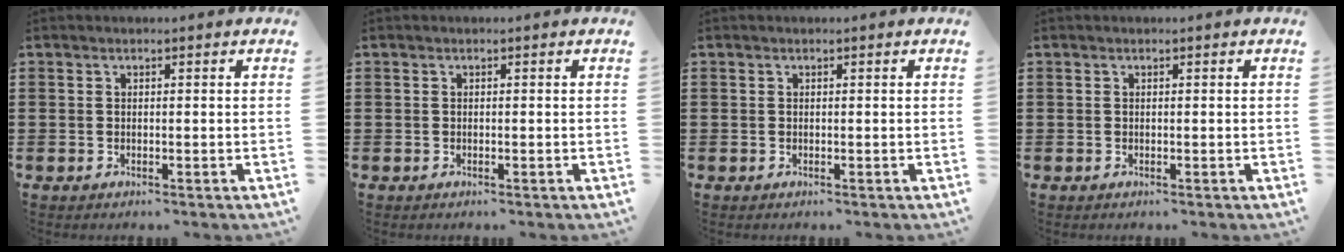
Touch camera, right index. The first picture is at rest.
{"total": 0.0}
{"total": 0.0}
{"total": 0.0}